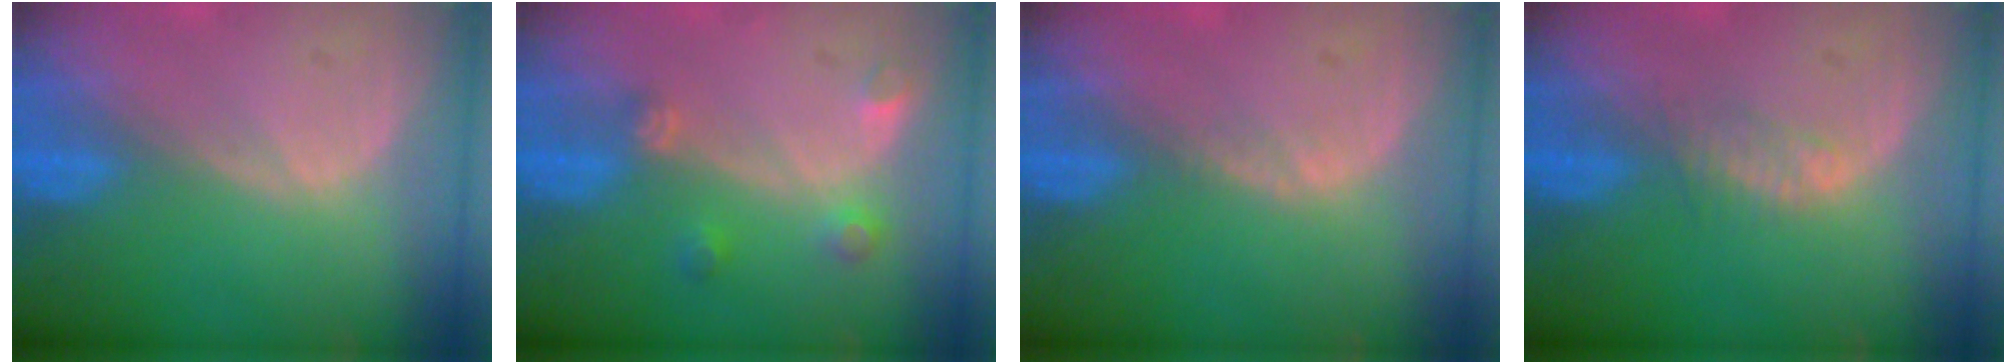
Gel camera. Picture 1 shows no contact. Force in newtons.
{"total": 3.0, "press": 2.9, "slide": 0.6}
{"total": 0.7, "press": 0.6, "slide": 0.3}
{"total": 1.8, "press": 1.8, "slide": 0.1}